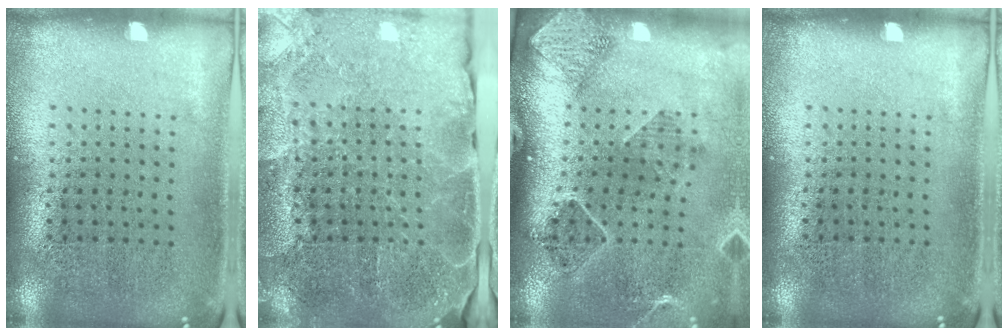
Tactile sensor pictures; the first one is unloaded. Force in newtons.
{"total": 3.1, "press": 3.1, "slide": 0.3}
{"total": 1.6, "press": 1.6, "slide": 0.2}
{"total": 0.0}